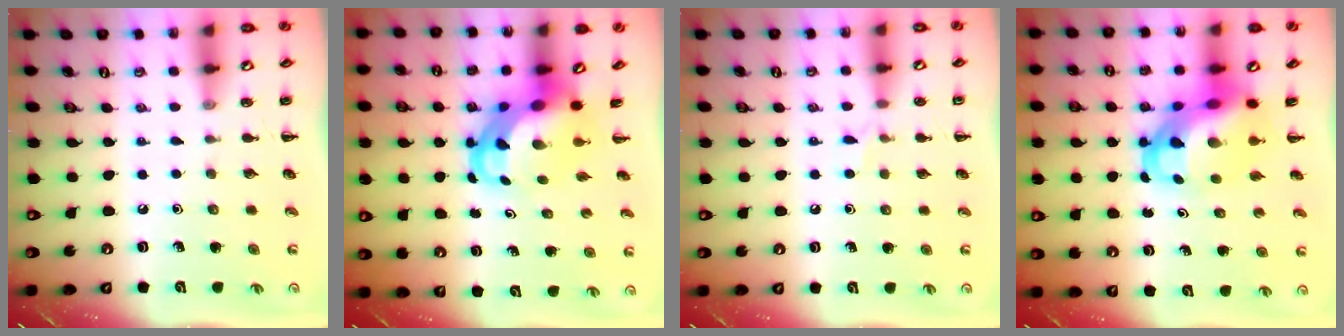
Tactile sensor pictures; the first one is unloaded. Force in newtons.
{"total": 6.4, "press": 6.1, "slide": 1.8}
{"total": 5.3, "press": 5.0, "slide": 1.8}
{"total": 11.4, "press": 11.0, "slide": 2.9}